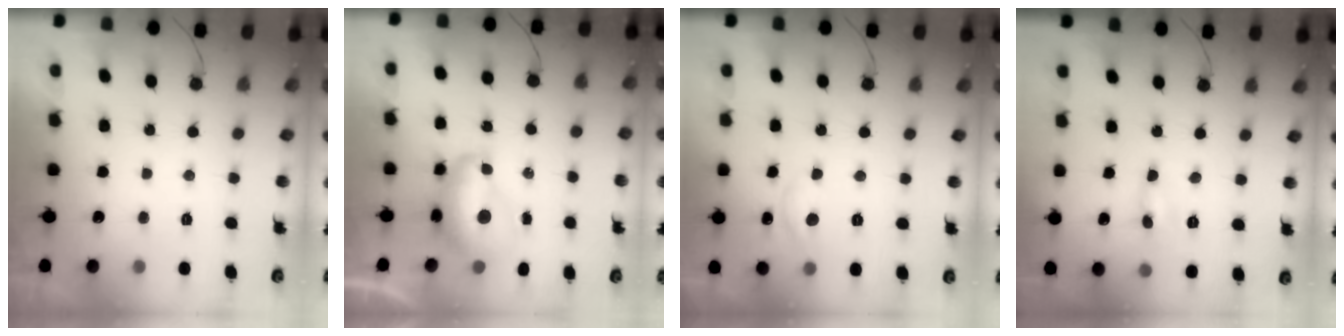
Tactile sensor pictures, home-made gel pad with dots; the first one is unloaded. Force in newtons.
{"total": 10.3, "press": 10.2, "slide": 0.9}
{"total": 7.3, "press": 7.3, "slide": 0.5}
{"total": 0.0}